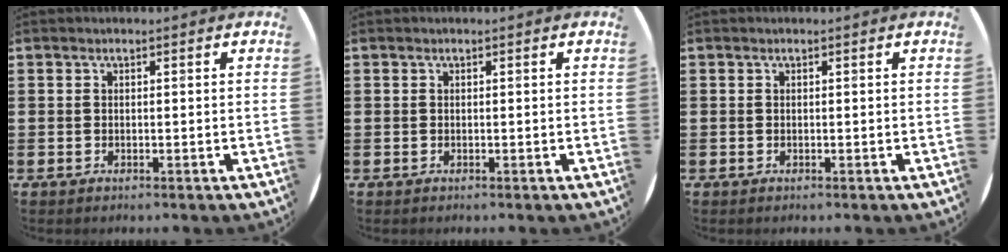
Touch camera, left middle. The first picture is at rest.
{"total": 0.0}
{"total": 0.0}